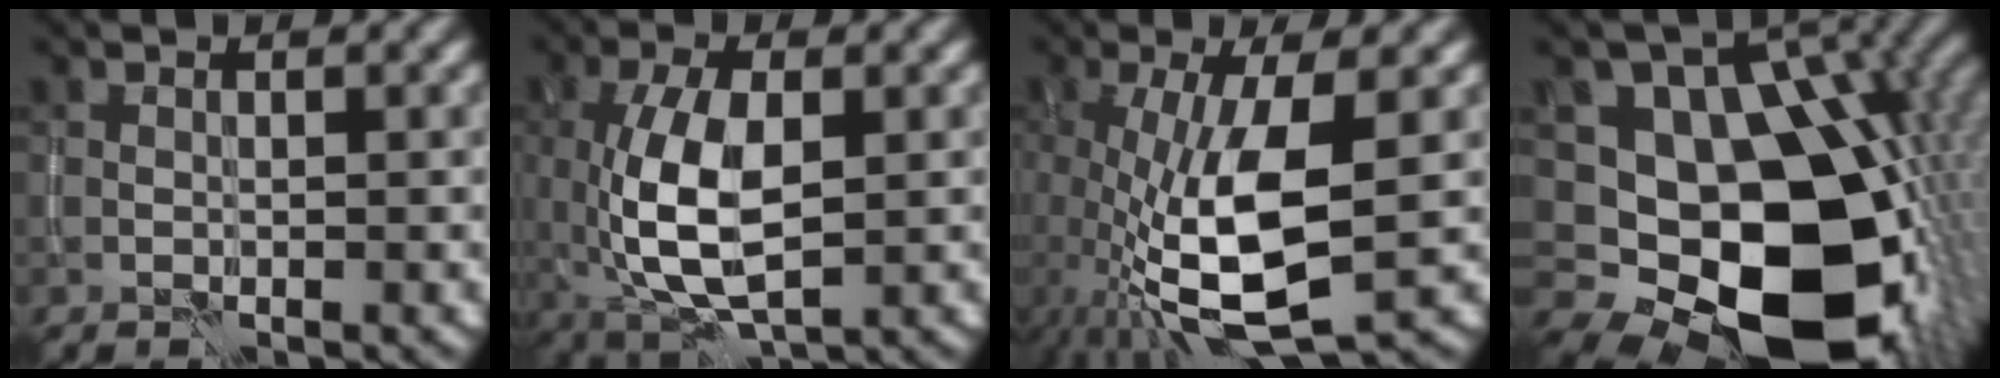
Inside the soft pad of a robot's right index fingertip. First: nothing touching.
{"total": 7.8, "force": [-0.4, 3.5, 7.0], "torque": [-0.151, -0.004, -0.003]}
{"total": 10.0, "force": [-1.3, 3.6, 9.2], "torque": [-0.194, -0.022, -0.019]}
{"total": 16.5, "force": [-2.5, 11.8, 11.2], "torque": [-0.157, -0.033, -0.029]}